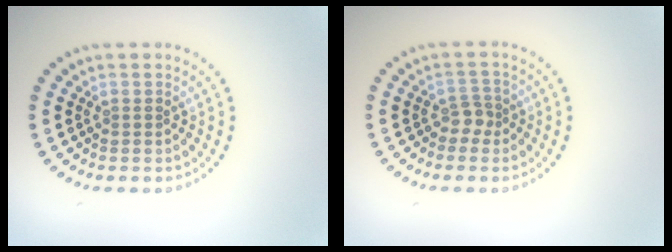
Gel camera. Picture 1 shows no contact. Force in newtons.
{"total": 1.4, "press": 1.0, "slide": 0.9}